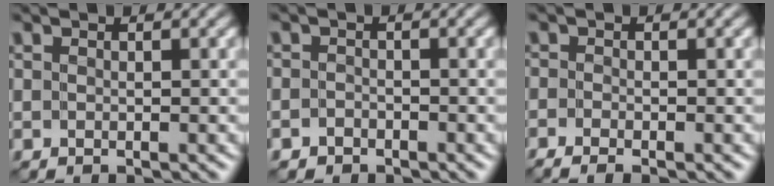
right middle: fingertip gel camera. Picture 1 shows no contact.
{"total": 1.1, "force": [-0.9, 0.6, -0.3], "torque": [0.012, 0.006, -0.020]}
{"total": 1.7, "force": [-1.5, 0.2, 0.8], "torque": [-0.016, -0.004, -0.034]}